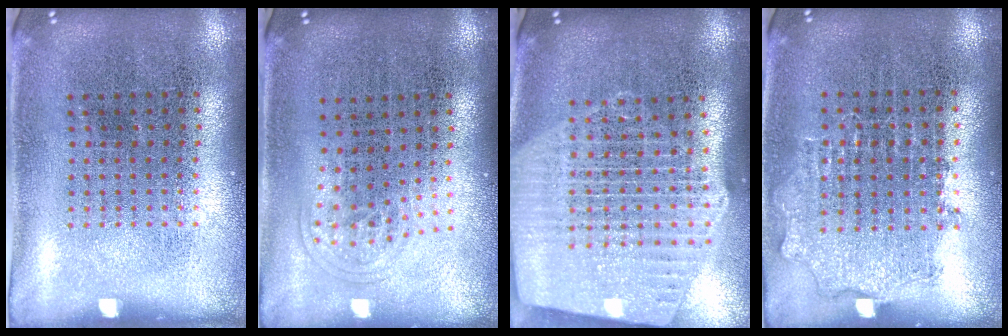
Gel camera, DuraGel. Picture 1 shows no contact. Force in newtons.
{"total": 1.0, "press": 0.6, "slide": 0.7}
{"total": 2.7, "press": 2.3, "slide": 1.4}
{"total": 0.9, "press": 0.9, "slide": 0.2}